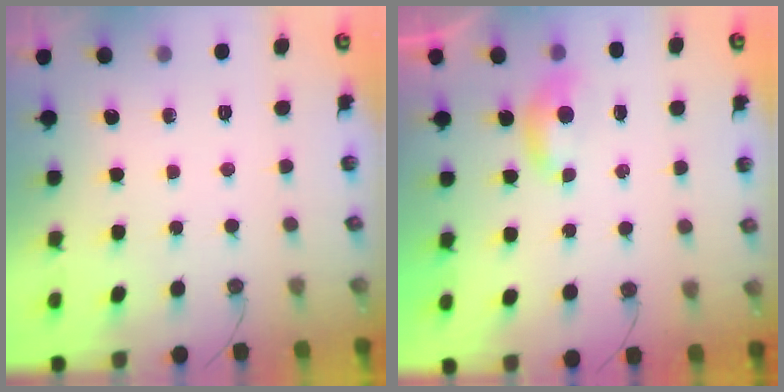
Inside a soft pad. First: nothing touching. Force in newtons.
{"total": 3.0, "press": 2.9, "slide": 0.4}